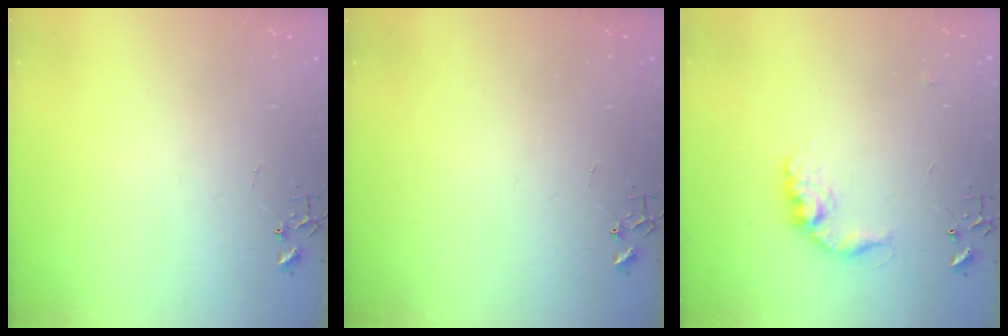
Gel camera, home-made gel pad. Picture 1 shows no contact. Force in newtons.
{"total": 0.0}
{"total": 11.9, "press": 11.9, "slide": 0.7}